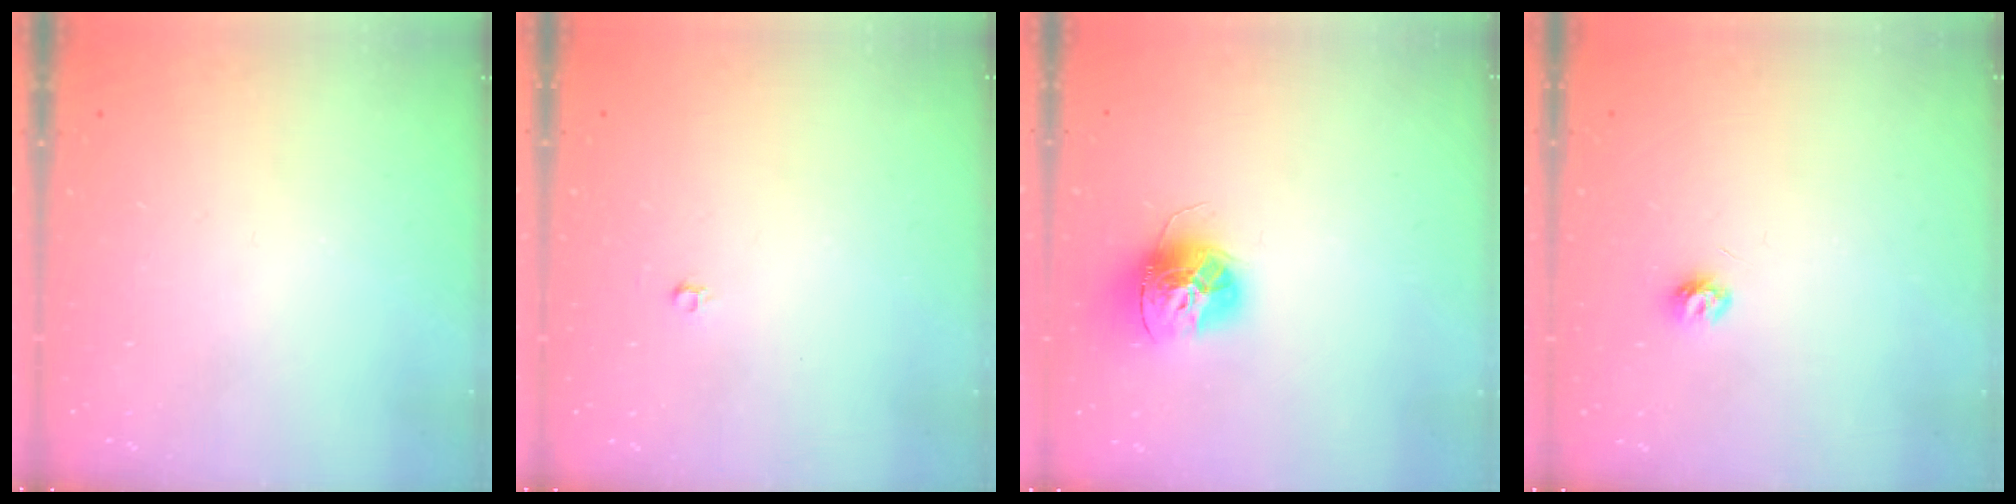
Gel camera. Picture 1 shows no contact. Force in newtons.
{"total": 2.2, "press": 2.2, "slide": 0.2}
{"total": 13.7, "press": 13.7, "slide": 1.2}
{"total": 4.6, "press": 4.6, "slide": 0.5}